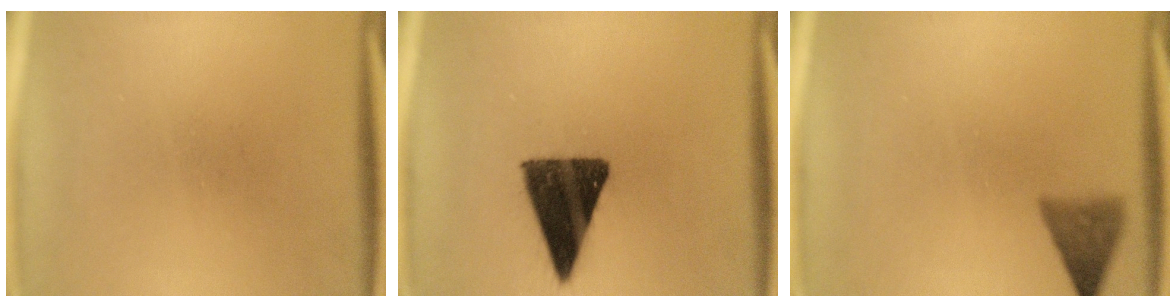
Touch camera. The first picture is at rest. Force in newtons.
{"total": 13.5}
{"total": 3.5}